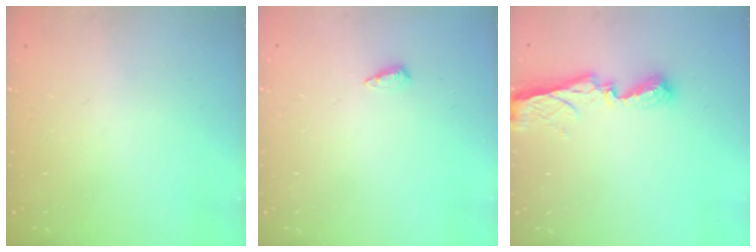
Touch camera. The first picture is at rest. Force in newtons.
{"total": 3.4, "press": 3.3, "slide": 0.5}
{"total": 8.5, "press": 8.5, "slide": 0.8}